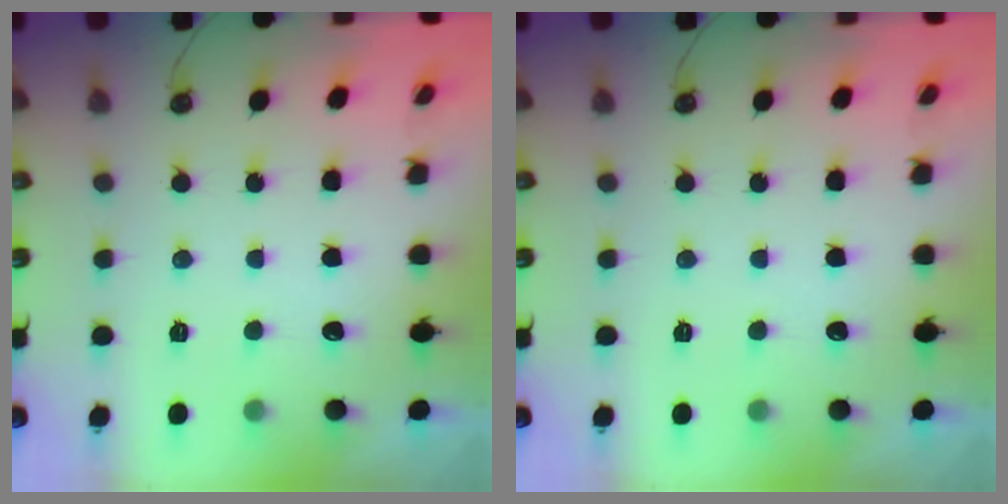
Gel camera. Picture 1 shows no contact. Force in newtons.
{"total": 0.0}